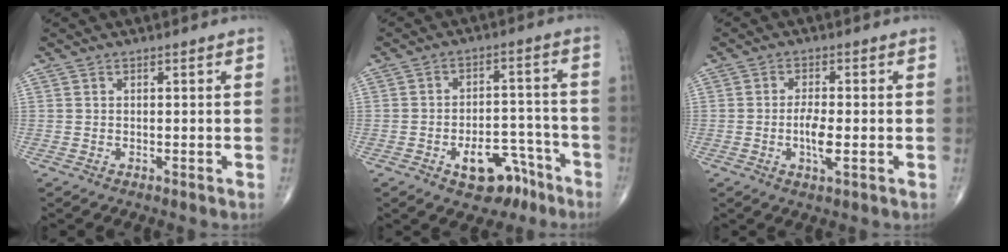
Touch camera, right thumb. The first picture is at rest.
{"total": 10.2, "force": [-5.9, 5.9, 5.9], "torque": [-0.051, 0.052, -0.079]}
{"total": 4.9, "force": [-1.0, 1.5, 4.6], "torque": [-0.085, -0.002, -0.021]}